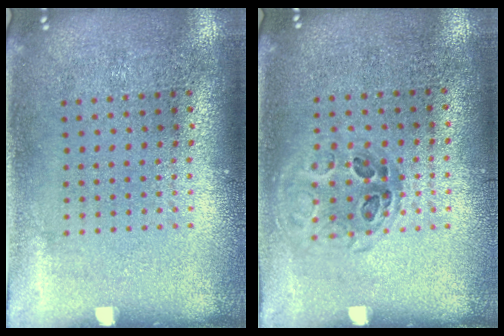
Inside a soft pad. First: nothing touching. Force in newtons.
{"total": 1.0, "press": 0.8, "slide": 0.6}